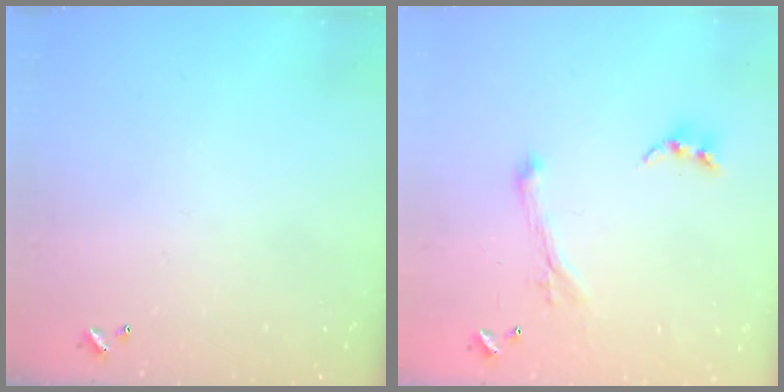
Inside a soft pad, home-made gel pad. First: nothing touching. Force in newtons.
{"total": 1.1, "press": 0.6, "slide": 0.9}